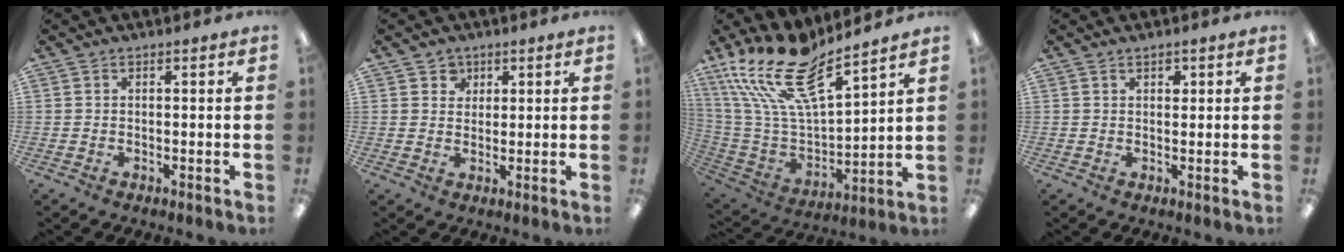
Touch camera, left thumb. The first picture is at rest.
{"total": 3.2, "force": [1.8, 2.6, 0.2], "torque": [0.003, -0.001, 0.030]}
{"total": 20.3, "force": [15.0, 6.3, 12.2], "torque": [-0.249, -0.099, 0.267]}
{"total": 1.4, "force": [0.9, 0.9, 0.6], "torque": [-0.004, 0.000, 0.014]}